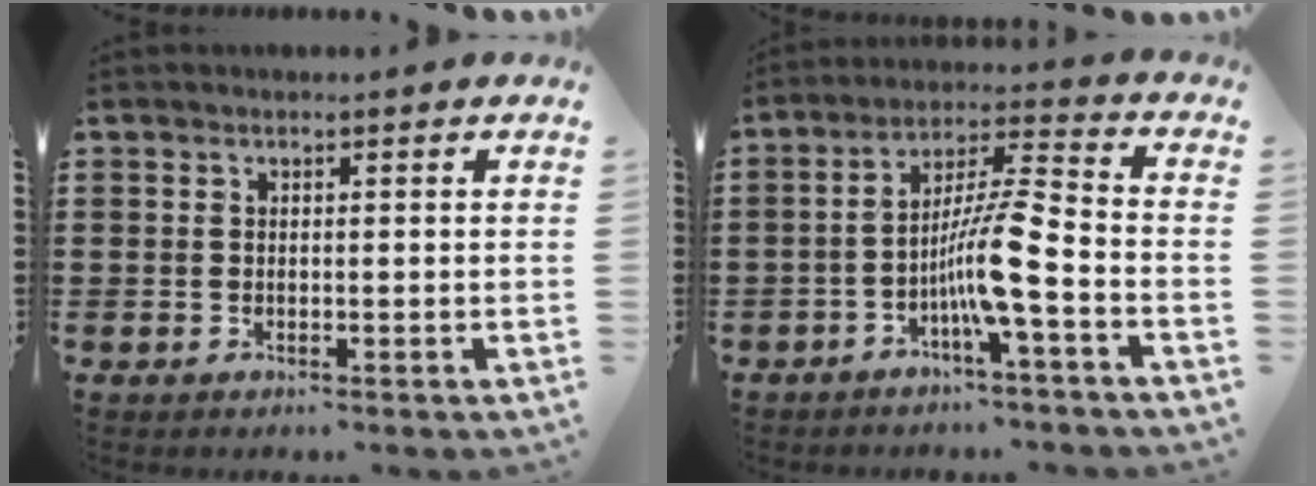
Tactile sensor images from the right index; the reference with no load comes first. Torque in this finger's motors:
{"motor_torque": [2.14, 0.00, 0.72, 0.21]}